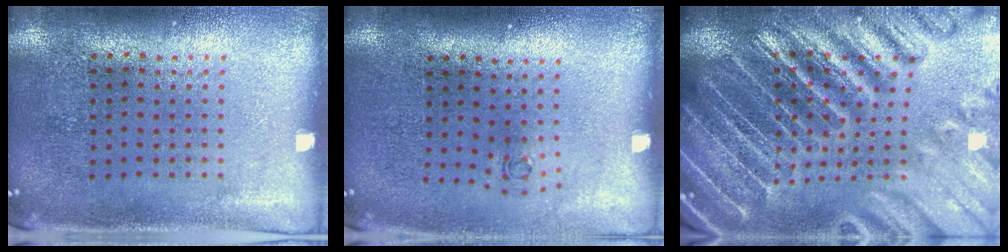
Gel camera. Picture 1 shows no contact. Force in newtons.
{"total": 0.6, "press": 0.3, "slide": 0.5}
{"total": 4.9, "press": 4.4, "slide": 2.3}